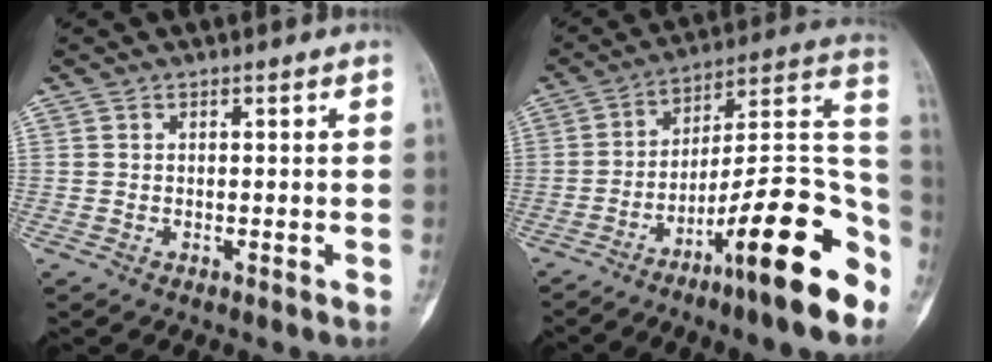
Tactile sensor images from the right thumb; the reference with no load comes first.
{"total": 20.6, "force": [-10.8, 3.7, 17.1], "torque": [-0.239, 0.072, -0.171]}